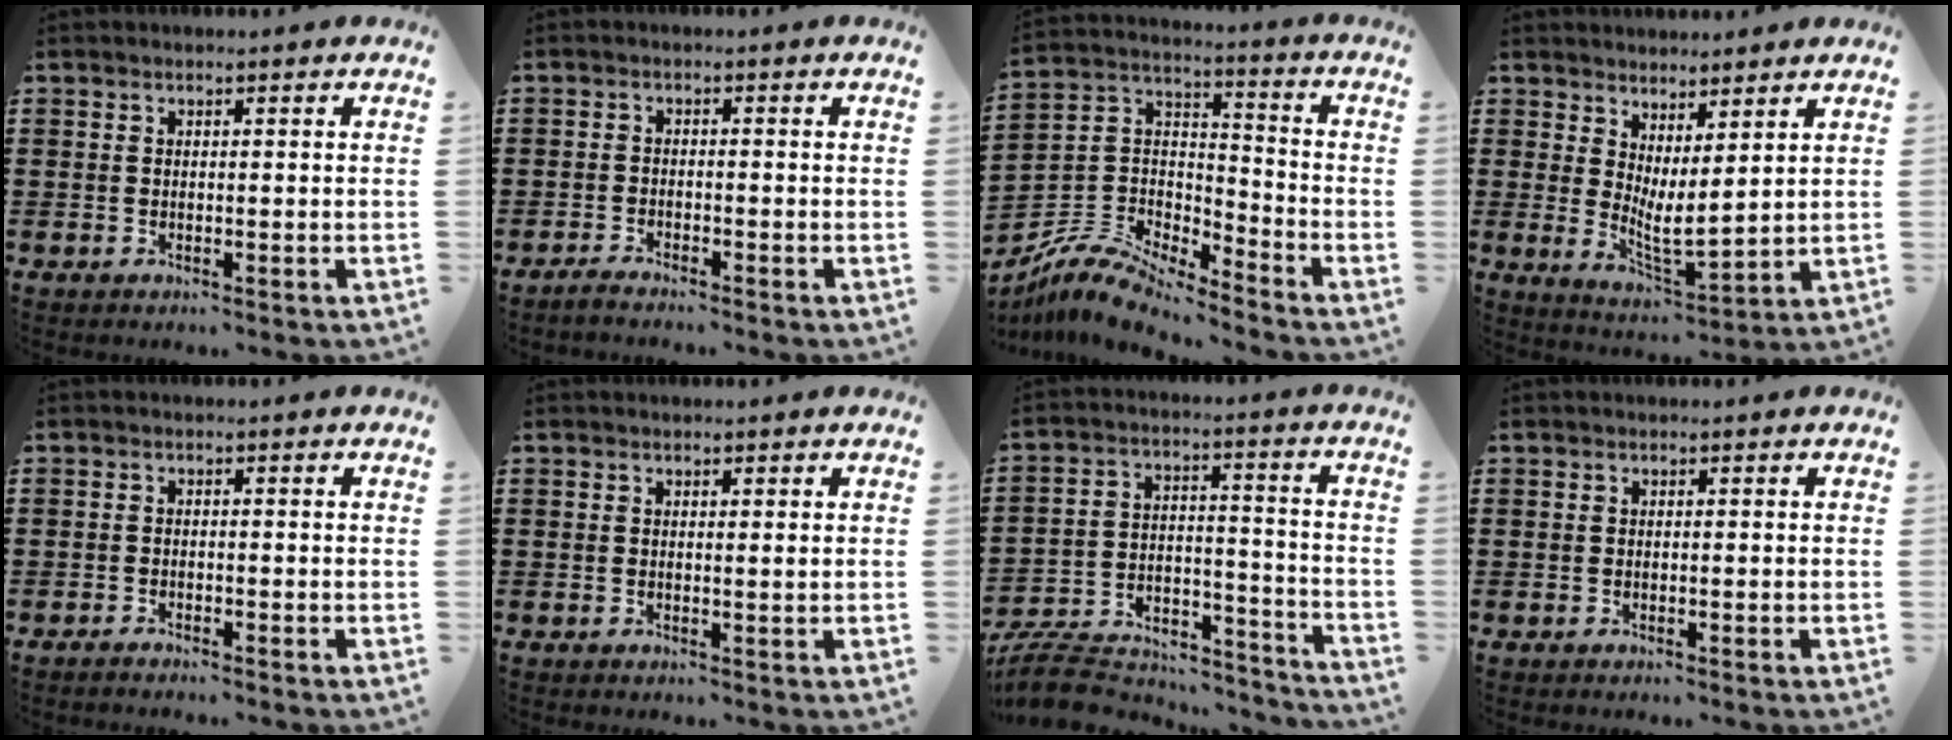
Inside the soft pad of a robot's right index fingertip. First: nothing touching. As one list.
[{"total": 1.5, "force": [-1.4, 0.0, 0.3], "torque": [-0.007, 0.001, -0.028]}, {"total": 8.9, "force": [-8.3, 1.4, 2.8], "torque": [-0.067, 0.013, -0.168]}, {"total": 4.4, "force": [2.1, 1.3, 3.6], "torque": [-0.076, -0.013, 0.040]}, {"total": 0.9, "force": [-0.9, 0.0, 0.1], "torque": [-0.004, -0.002, -0.018]}, {"total": 0.6, "force": [0.3, 0.0, 0.5], "torque": [-0.011, 0.000, 0.006]}, {"total": 8.8, "force": [-8.2, 2.1, 2.5], "torque": [-0.051, 0.015, -0.162]}, {"total": 0.0}]